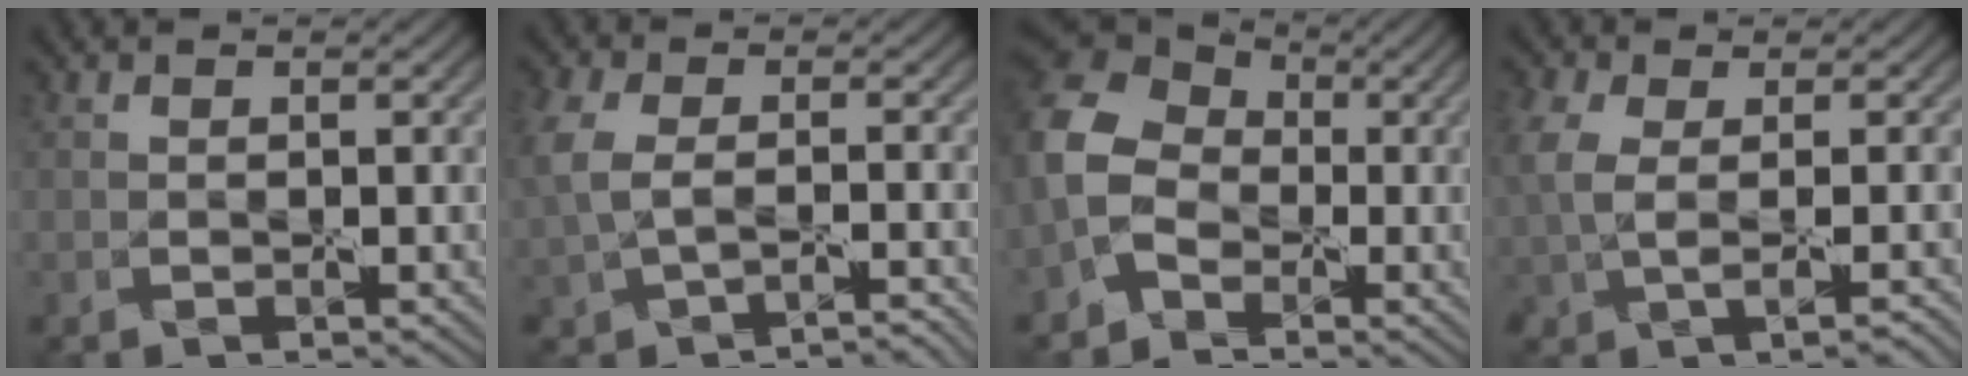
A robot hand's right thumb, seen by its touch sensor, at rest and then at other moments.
{"total": 4.4, "force": [-0.9, 2.5, 3.4], "torque": [-0.087, -0.008, -0.013]}
{"total": 6.8, "force": [-2.3, 5.6, 3.2], "torque": [-0.095, -0.004, -0.065]}
{"total": 4.6, "force": [0.2, 2.2, 4.0], "torque": [-0.089, -0.001, 0.012]}